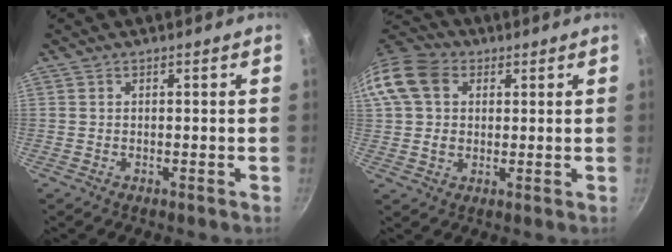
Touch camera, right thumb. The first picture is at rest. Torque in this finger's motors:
{"motor_torque": [-0.69, 0.82, 0.53, -0.52, 0.10]}